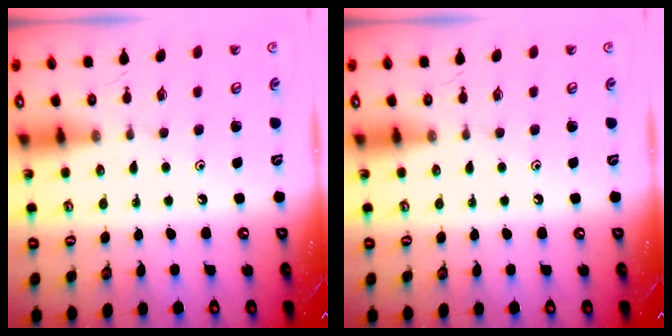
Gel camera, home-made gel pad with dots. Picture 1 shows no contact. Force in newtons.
{"total": 0.0}